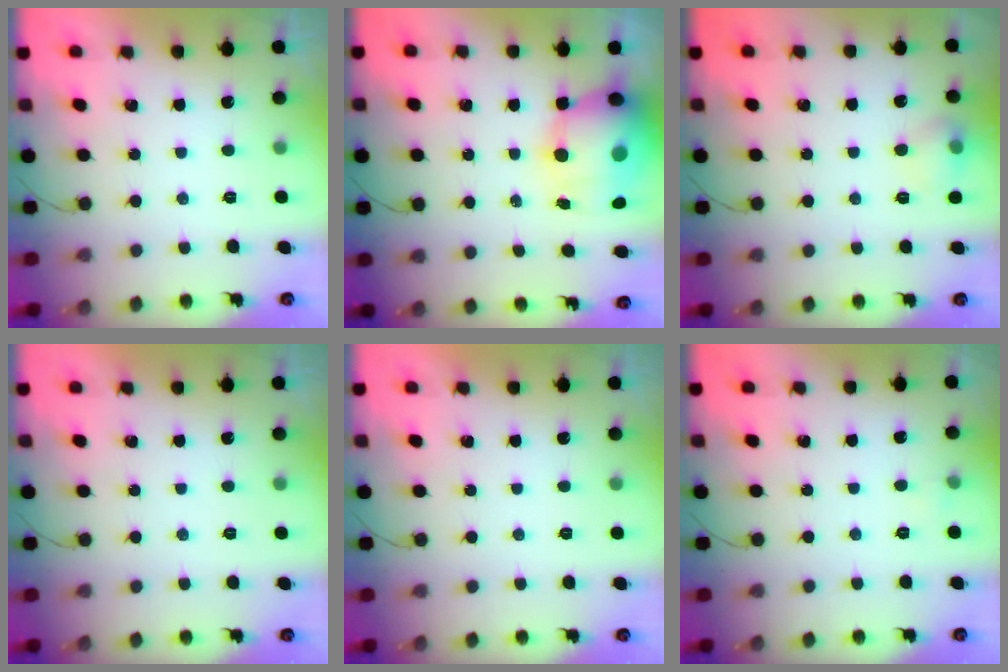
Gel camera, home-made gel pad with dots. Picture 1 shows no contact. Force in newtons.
{"total": 14.3, "press": 13.9, "slide": 3.3}
{"total": 7.6, "press": 7.6, "slide": 0.9}
{"total": 0.0}
{"total": 0.0}
{"total": 2.5, "press": 2.3, "slide": 1.1}